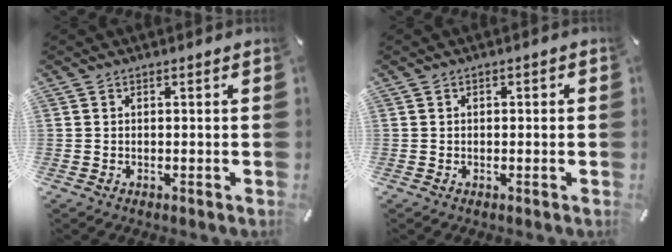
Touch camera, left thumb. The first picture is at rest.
{"total": 0.6, "force": [0.0, 0.6, 0.3], "torque": [-0.005, 0.003, -0.002]}